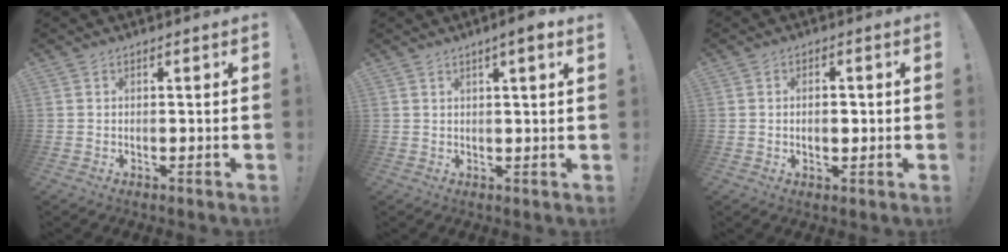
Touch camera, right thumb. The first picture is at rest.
{"total": 4.1, "force": [2.3, 0.1, 3.4], "torque": [-0.051, -0.008, 0.033]}
{"total": 2.7, "force": [-0.2, 1.5, 2.2], "torque": [-0.021, 0.000, -0.008]}